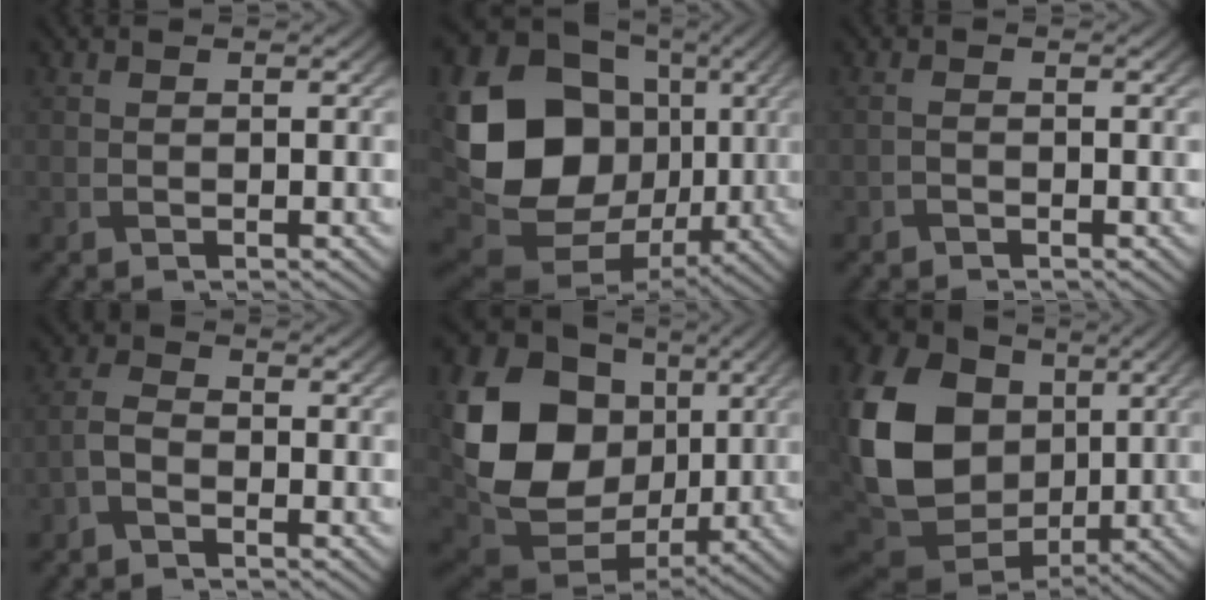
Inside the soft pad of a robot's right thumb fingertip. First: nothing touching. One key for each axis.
{"total": 18.9, "fx": 0.9, "fy": 15.3, "fz": 11.1, "tx": -0.251, "ty": -0.036, "tz": 0.025}
{"total": 0.6, "fx": -0.5, "fy": 0.1, "fz": 0.3, "tx": -0.006, "ty": 0.001, "tz": -0.011}
{"total": 2.5, "fx": -1.6, "fy": 1.1, "fz": 1.5, "tx": -0.036, "ty": 0.005, "tz": -0.042}
{"total": 17.1, "fx": 2.2, "fy": 13.6, "fz": 10.2, "tx": -0.237, "ty": -0.005, "tz": 0.043}
{"total": 18.9, "fx": 2.1, "fy": 14.7, "fz": 11.6, "tx": -0.297, "ty": -0.007, "tz": 0.059}